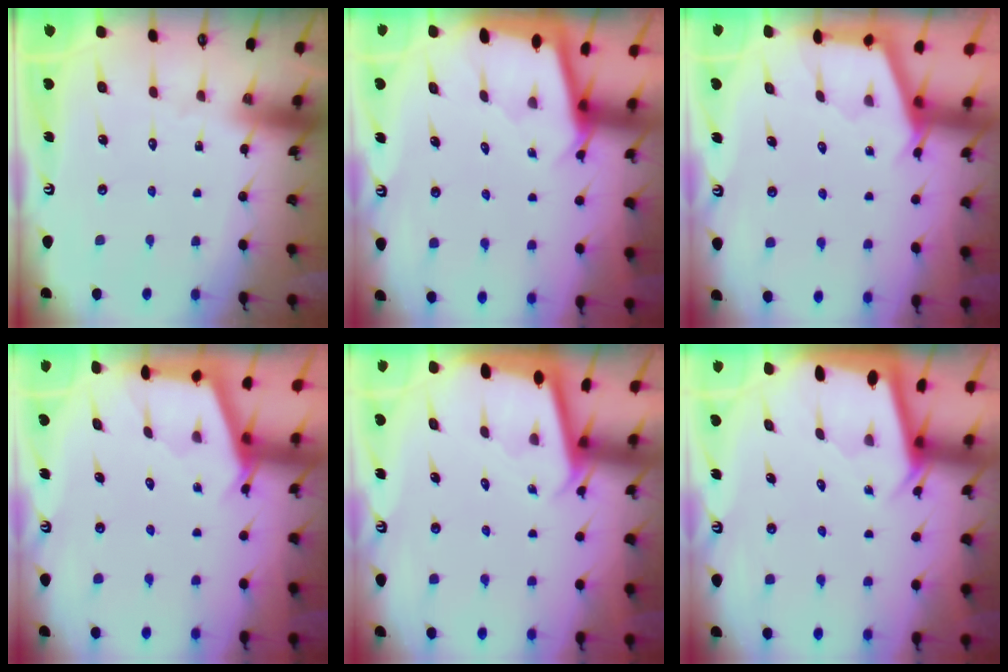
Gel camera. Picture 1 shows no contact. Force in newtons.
{"total": 2.1, "press": 2.1, "slide": 0.1}
{"total": 2.9, "press": 2.9, "slide": 0.3}
{"total": 2.6, "press": 2.6, "slide": 0.3}
{"total": 1.8, "press": 1.7, "slide": 0.2}
{"total": 1.9, "press": 1.9, "slide": 0.1}